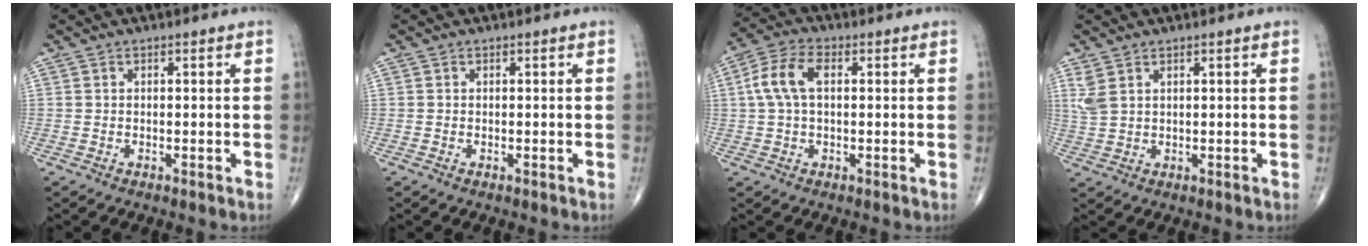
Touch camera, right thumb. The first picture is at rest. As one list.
[{"total": 0.0}, {"total": 7.7, "force": [1.3, 4.3, 6.3], "torque": [-0.141, 0.023, 0.022]}, {"total": 3.1, "force": [1.7, 1.6, 2.1], "torque": [-0.049, 0.001, 0.047]}]